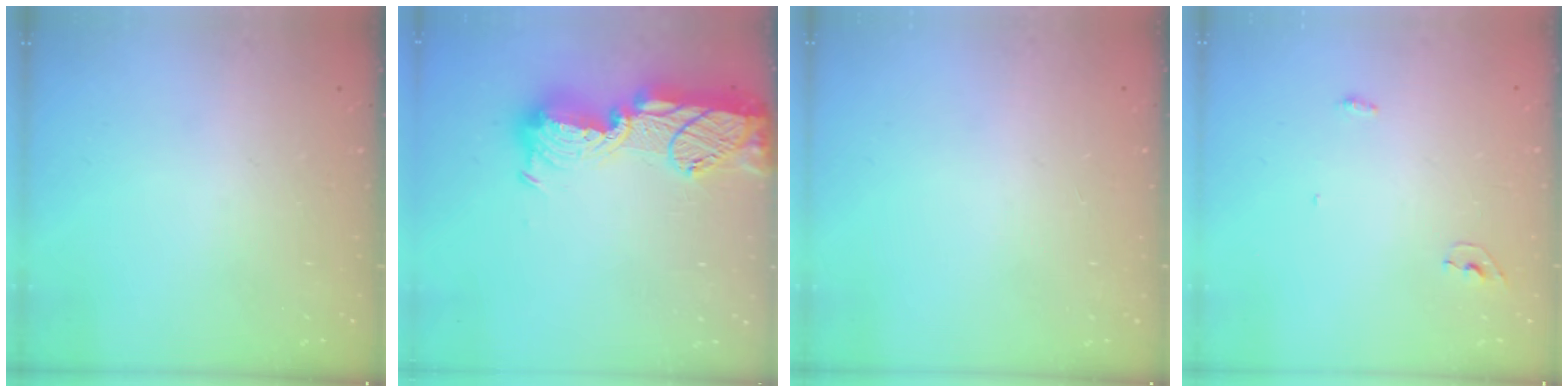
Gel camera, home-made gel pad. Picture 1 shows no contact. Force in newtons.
{"total": 19.3, "press": 19.2, "slide": 1.1}
{"total": 1.1, "press": 0.9, "slide": 0.6}
{"total": 5.6, "press": 3.9, "slide": 4.1}